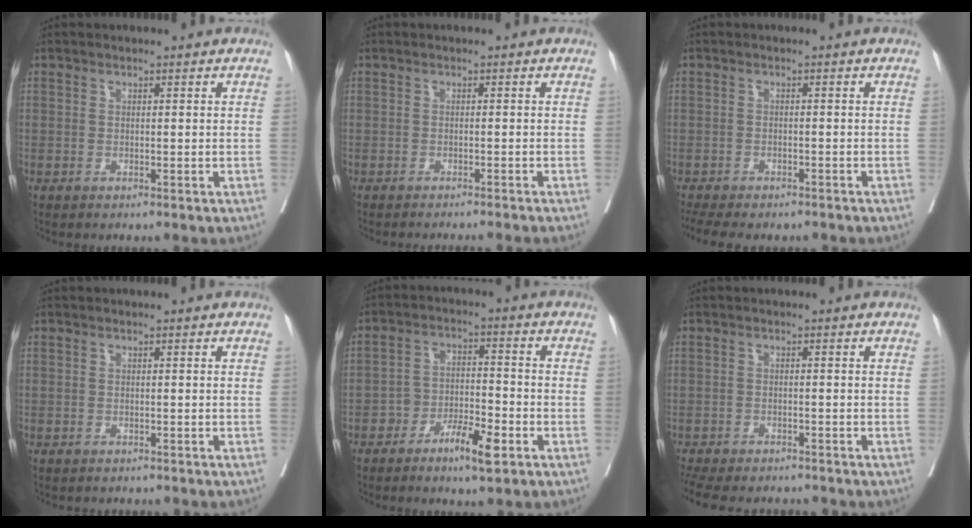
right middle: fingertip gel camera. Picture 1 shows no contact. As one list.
[{"total": 5.6, "force": [-5.2, -0.9, 2.0], "torque": [-0.011, -0.015, -0.066]}, {"total": 9.4, "force": [-8.1, 2.9, 3.9], "torque": [-0.069, -0.005, -0.112]}, {"total": 2.9, "force": [-2.7, 0.8, 0.7], "torque": [-0.017, -0.005, -0.033]}, {"total": 12.6, "force": [-7.4, 3.8, 9.5], "torque": [-0.166, 0.017, -0.124]}, {"total": 12.2, "force": [-10.9, 3.2, 4.5], "torque": [-0.101, -0.013, -0.146]}]